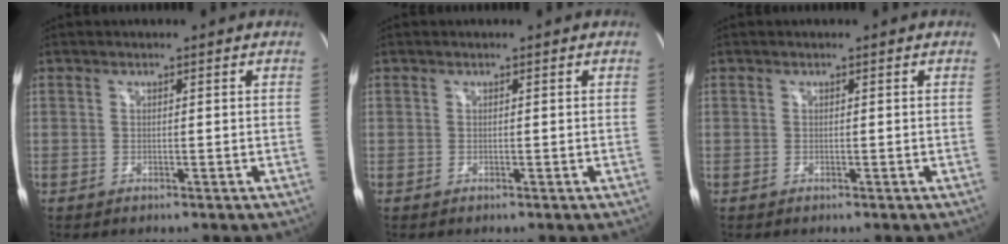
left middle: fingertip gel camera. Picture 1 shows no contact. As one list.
[{"total": 0.0}, {"total": 0.0}]